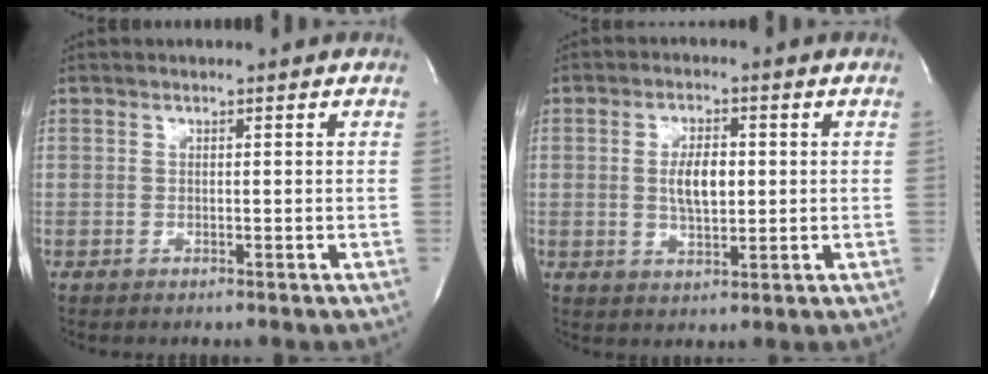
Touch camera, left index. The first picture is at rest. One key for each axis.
{"total": 5.5, "fx": 0.4, "fy": 2.3, "fz": 4.9, "tx": -0.095, "ty": 0.002, "tz": 0.009}